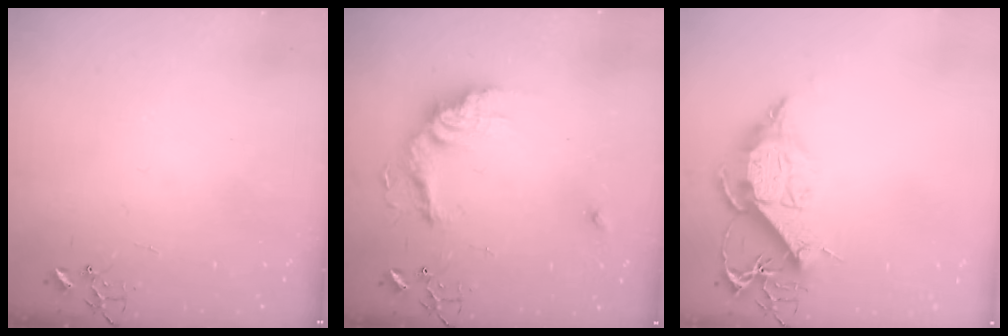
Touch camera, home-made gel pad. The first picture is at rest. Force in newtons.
{"total": 17.3, "press": 17.2, "slide": 1.5}
{"total": 13.0, "press": 13.0, "slide": 1.1}